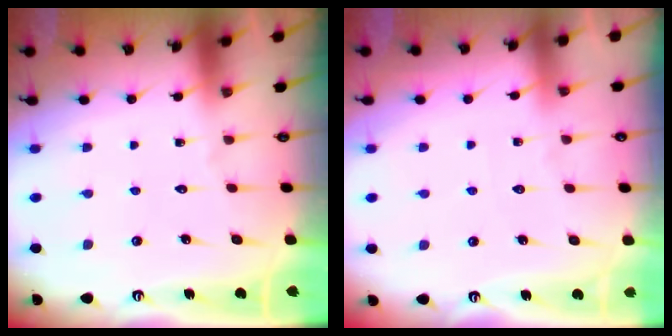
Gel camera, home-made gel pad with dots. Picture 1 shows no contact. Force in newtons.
{"total": 2.0, "press": 2.0, "slide": 0.4}